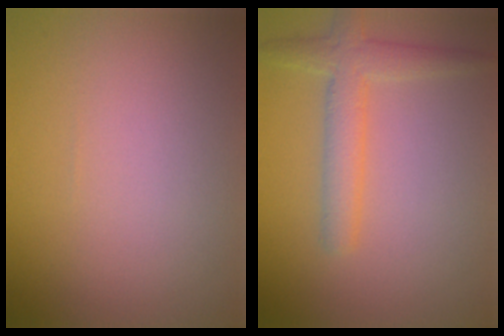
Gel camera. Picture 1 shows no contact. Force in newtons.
{"total": 4.0, "press": 3.9, "slide": 0.3}